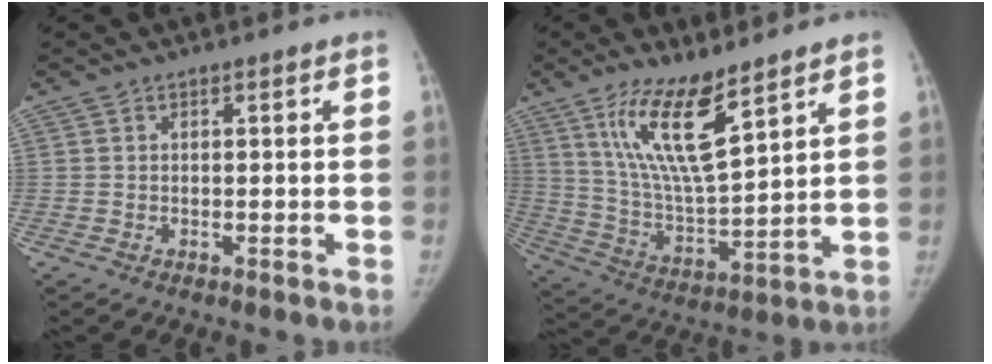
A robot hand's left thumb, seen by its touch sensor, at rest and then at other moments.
{"total": 14.1, "force": [8.6, 3.4, 10.6], "torque": [-0.186, -0.057, 0.178]}